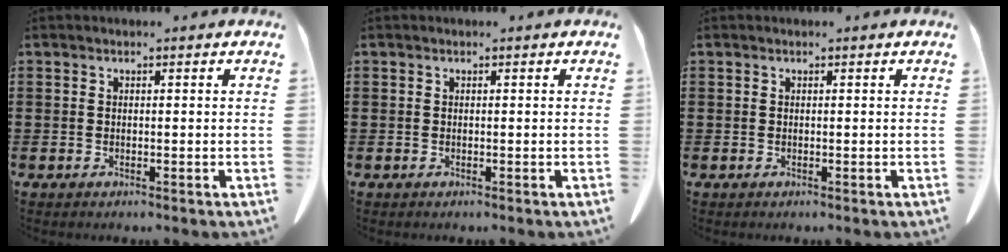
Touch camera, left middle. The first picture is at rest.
{"total": 0.0}
{"total": 0.0}